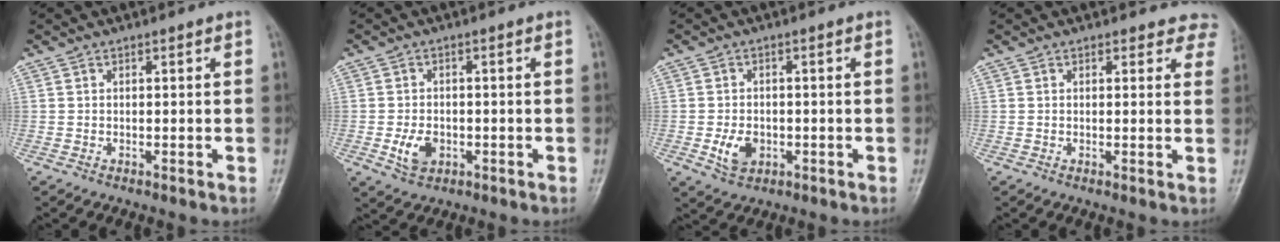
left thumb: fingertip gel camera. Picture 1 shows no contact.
{"total": 4.3, "force": [-1.0, 3.1, 2.8], "torque": [-0.048, 0.001, -0.014]}
{"total": 4.4, "force": [-1.0, 3.2, 2.9], "torque": [-0.047, 0.000, -0.012]}
{"total": 5.4, "force": [4.9, 2.3, 0.3], "torque": [0.047, -0.018, 0.027]}